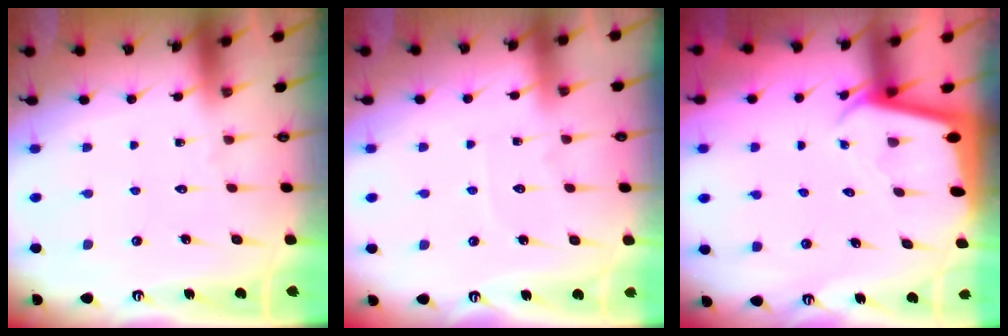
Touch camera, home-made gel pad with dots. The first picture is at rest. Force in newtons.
{"total": 3.9, "press": 3.9, "slide": 0.2}
{"total": 2.0, "press": 2.0, "slide": 0.1}